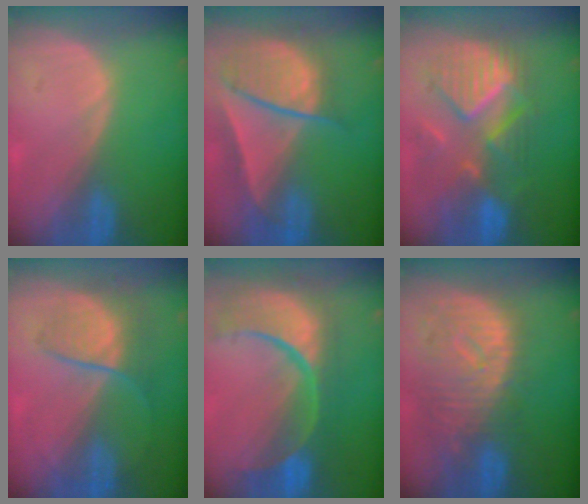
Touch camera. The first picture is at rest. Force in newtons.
{"total": 9.6, "press": 8.2, "slide": 4.9}
{"total": 10.6, "press": 9.7, "slide": 4.3}
{"total": 6.6, "press": 6.2, "slide": 2.3}
{"total": 13.7, "press": 10.8, "slide": 8.3}
{"total": 10.9, "press": 9.6, "slide": 5.2}